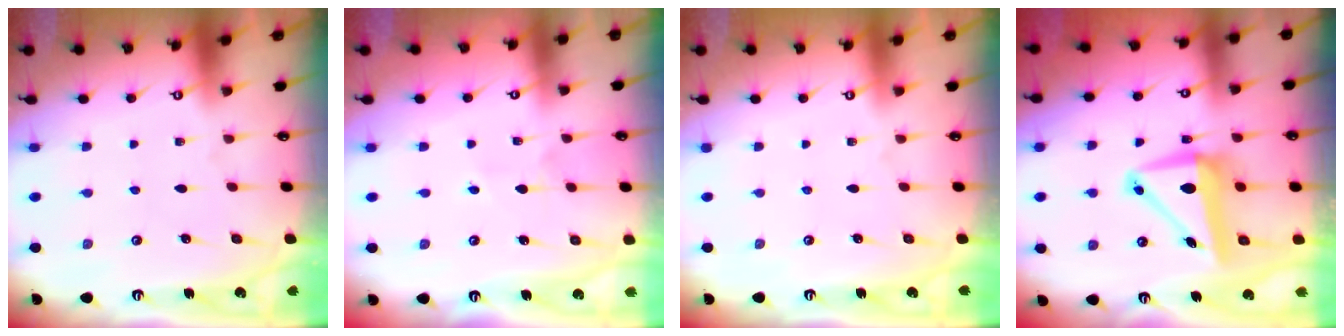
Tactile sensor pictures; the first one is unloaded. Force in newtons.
{"total": 2.8, "press": 2.8, "slide": 0.3}
{"total": 0.0}
{"total": 8.7, "press": 8.6, "slide": 1.6}